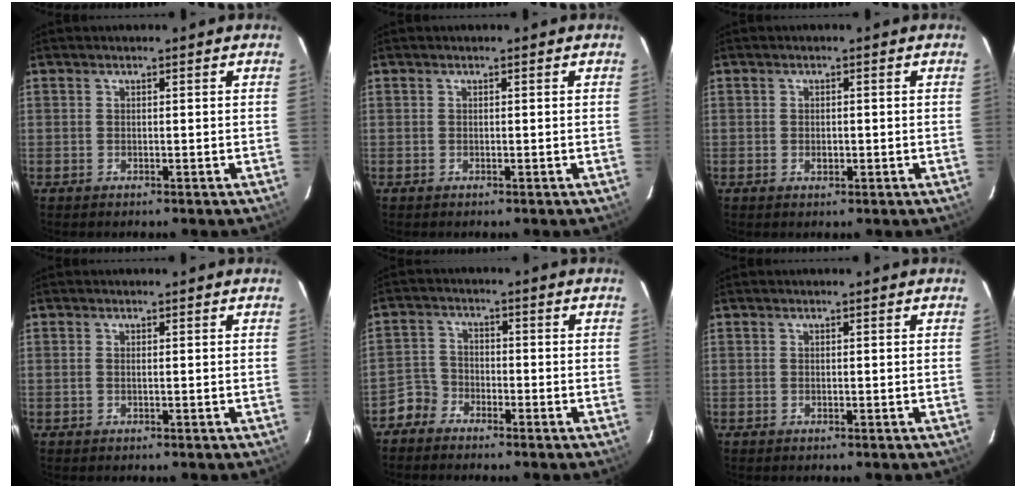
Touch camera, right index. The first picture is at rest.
{"total": 0.0}
{"total": 1.6, "force": [-0.4, 1.1, 1.1], "torque": [-0.018, 0.002, -0.006]}
{"total": 0.6, "force": [0.0, 0.1, 0.6], "torque": [-0.014, 0.001, -0.002]}
{"total": 4.1, "force": [-3.2, 2.5, 0.0], "torque": [-0.002, 0.015, -0.068]}
{"total": 0.0}